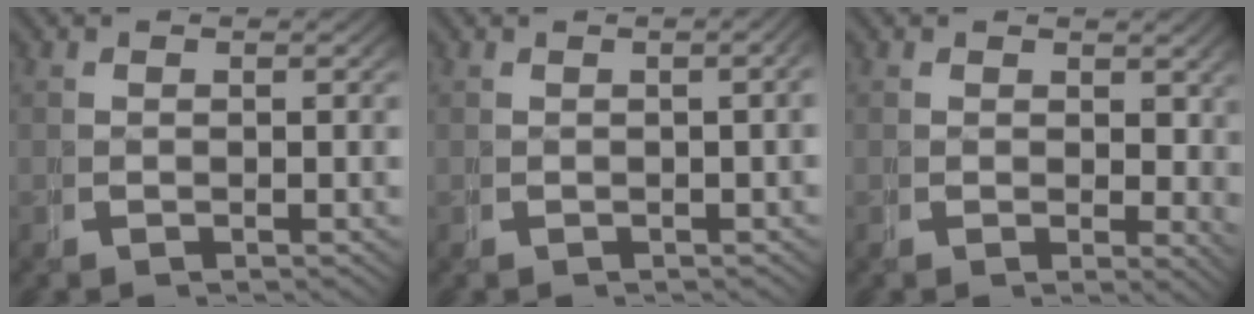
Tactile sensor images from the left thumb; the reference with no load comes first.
{"total": 1.7, "force": [-0.4, 0.4, 1.6], "torque": [-0.024, 0.006, -0.004]}
{"total": 2.5, "force": [1.2, 1.5, 1.5], "torque": [-0.014, -0.012, 0.019]}